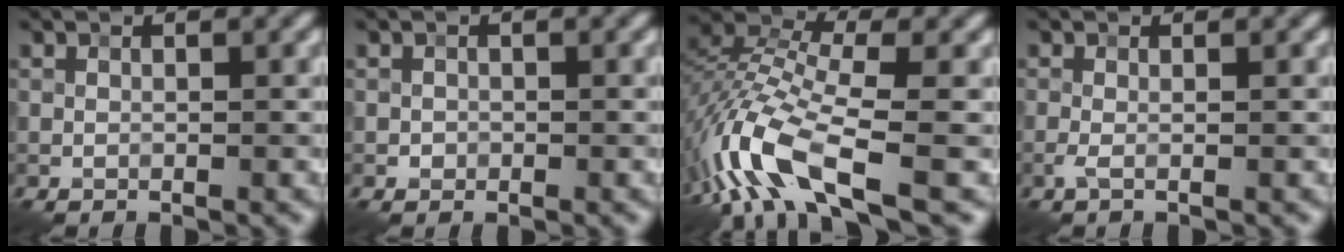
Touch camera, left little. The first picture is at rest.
{"total": 0.6, "force": [-0.2, 0.6, 0.0], "torque": [0.004, -0.002, -0.005]}
{"total": 10.5, "force": [-5.1, 3.8, 8.3], "torque": [-0.182, 0.004, -0.108]}
{"total": 1.1, "force": [-0.3, 0.1, 1.0], "torque": [-0.023, -0.001, -0.006]}